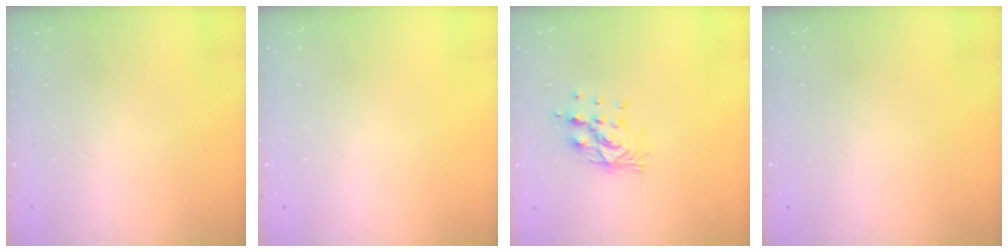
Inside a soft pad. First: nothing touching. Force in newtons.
{"total": 0.0}
{"total": 10.3, "press": 10.3, "slide": 0.9}
{"total": 0.0}